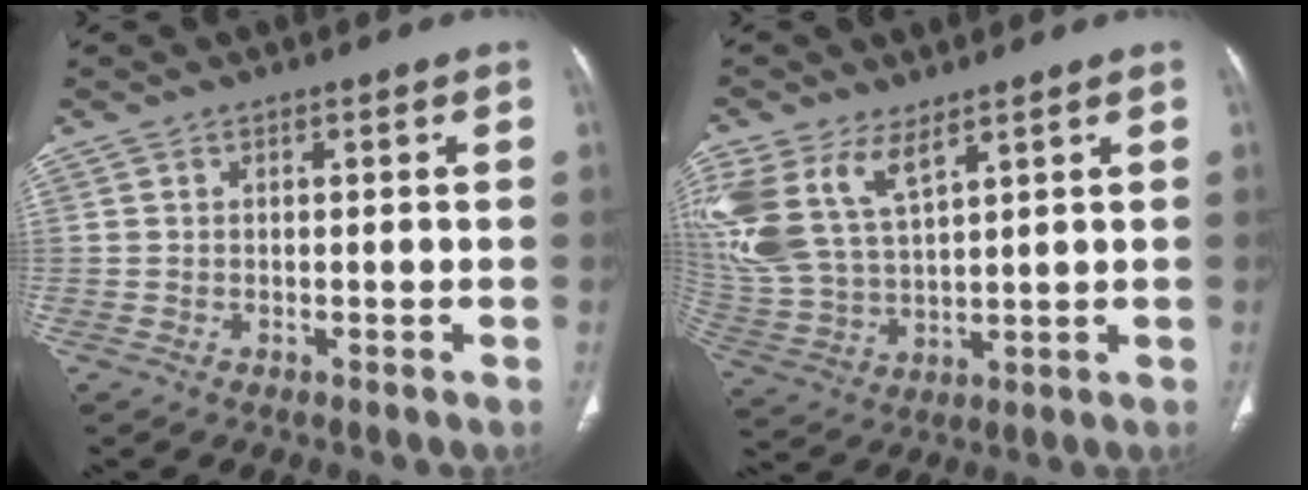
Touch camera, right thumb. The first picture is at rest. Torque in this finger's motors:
{"motor_torque": [-0.44, 1.12, 0.97, 0.92, 0.22]}